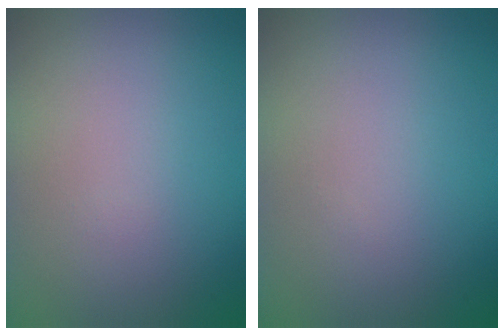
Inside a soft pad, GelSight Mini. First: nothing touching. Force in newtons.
{"total": 0.0}